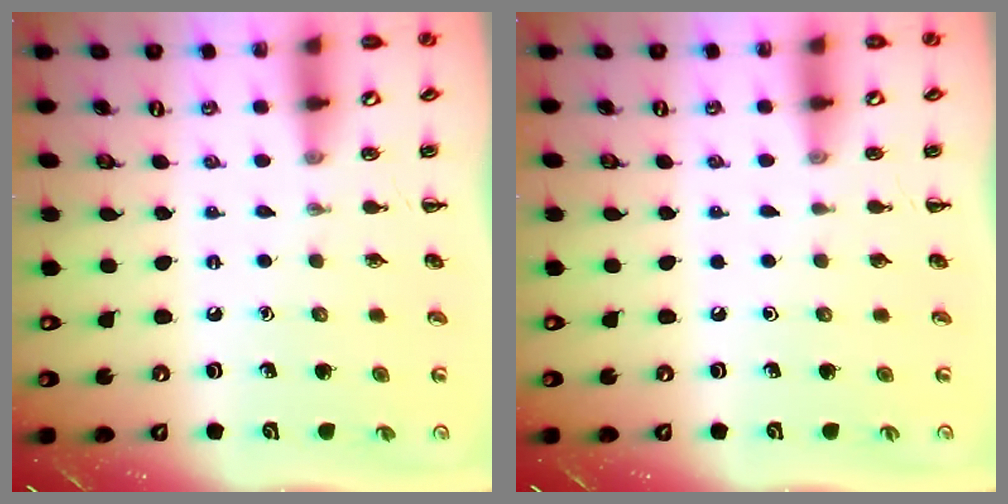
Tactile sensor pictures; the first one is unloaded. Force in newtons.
{"total": 0.0}